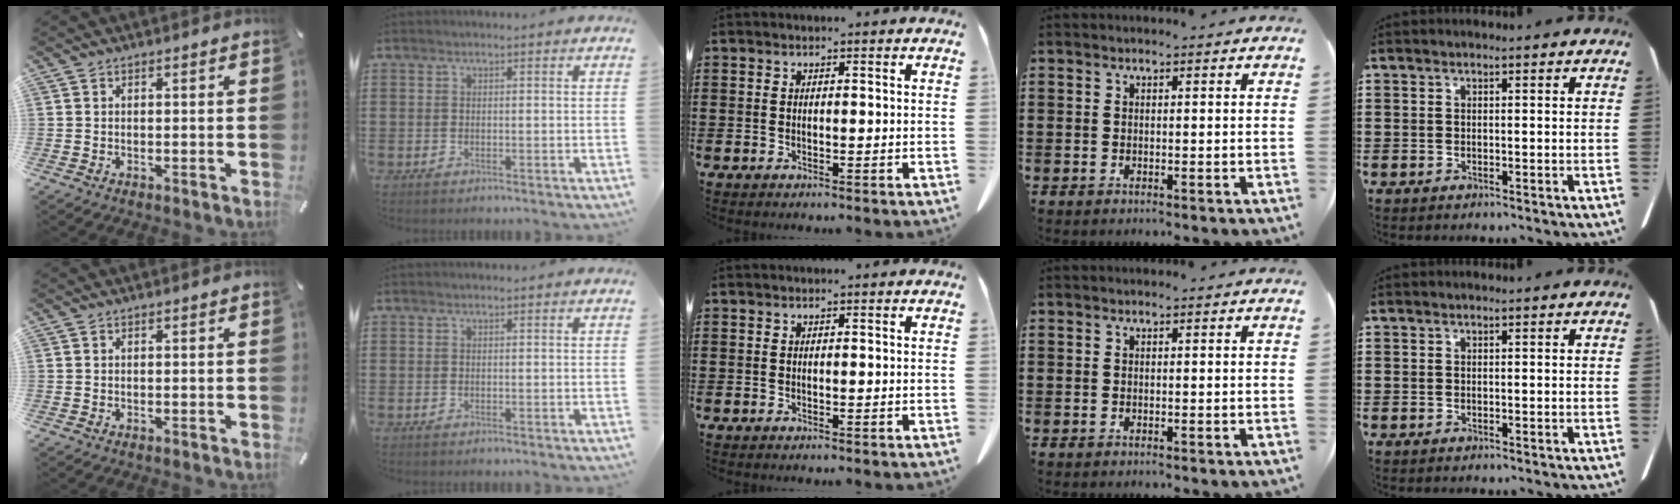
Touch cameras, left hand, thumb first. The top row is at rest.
{}